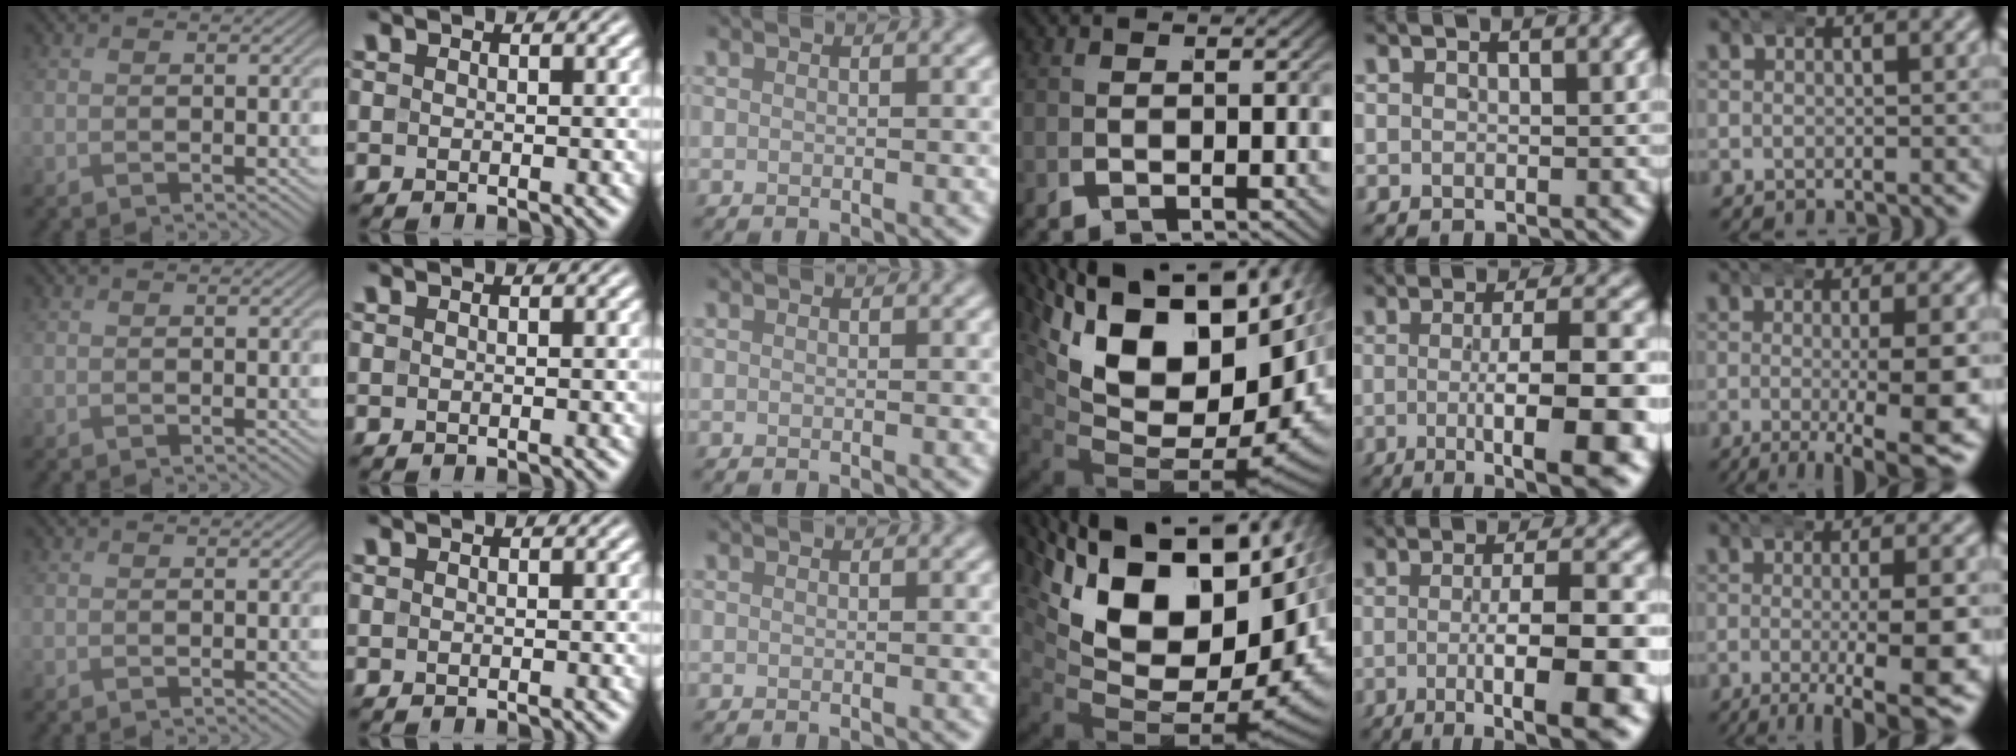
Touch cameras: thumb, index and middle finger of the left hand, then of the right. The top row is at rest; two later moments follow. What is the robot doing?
{"motion": "wrap", "object": "arm wrap"}